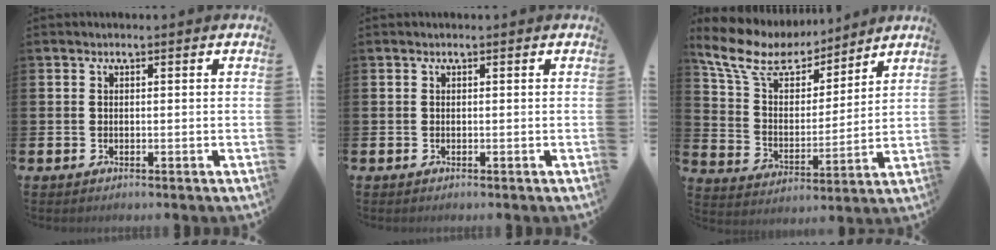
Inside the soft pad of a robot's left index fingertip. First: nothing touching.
{"total": 0.0}
{"total": 10.1, "force": [8.4, 4.3, 3.7], "torque": [-0.120, -0.042, 0.151]}